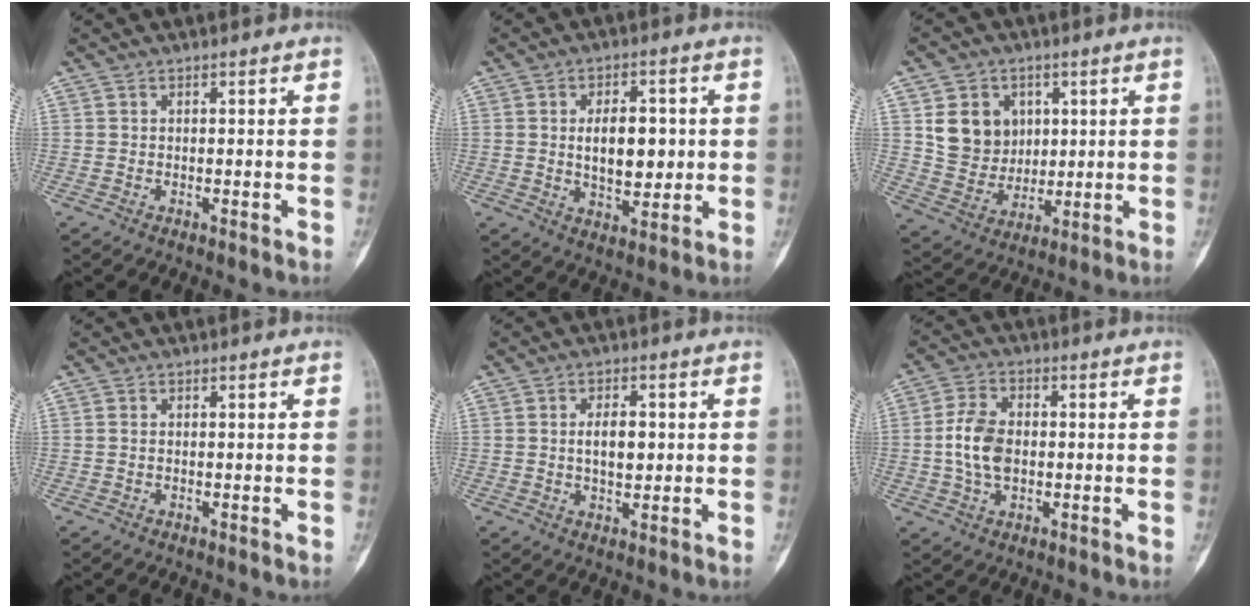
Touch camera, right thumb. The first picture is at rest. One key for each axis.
{"total": 9.6, "fx": 0.7, "fy": 5.4, "fz": 7.9, "tx": -0.099, "ty": -0.004, "tz": 0.019}
{"total": 10.9, "fx": 3.1, "fy": 9.3, "fz": 4.8, "tx": -0.043, "ty": -0.014, "tz": 0.069}
{"total": 0.6, "fx": 0.0, "fy": 0.4, "fz": 0.5, "tx": -0.012, "ty": 0.000, "tz": 0.001}
{"total": 5.3, "fx": 0.4, "fy": 2.9, "fz": 4.4, "tx": -0.065, "ty": -0.001, "tz": 0.009}
{"total": 8.4, "fx": -0.3, "fy": 5.4, "fz": 6.4, "tx": -0.123, "ty": 0.011, "tz": -0.008}